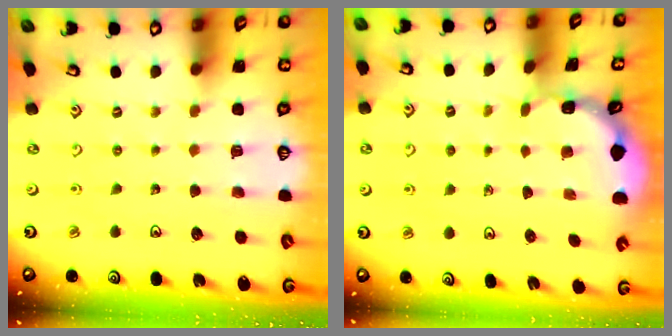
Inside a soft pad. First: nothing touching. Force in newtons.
{"total": 1.3, "press": 1.3, "slide": 0.1}